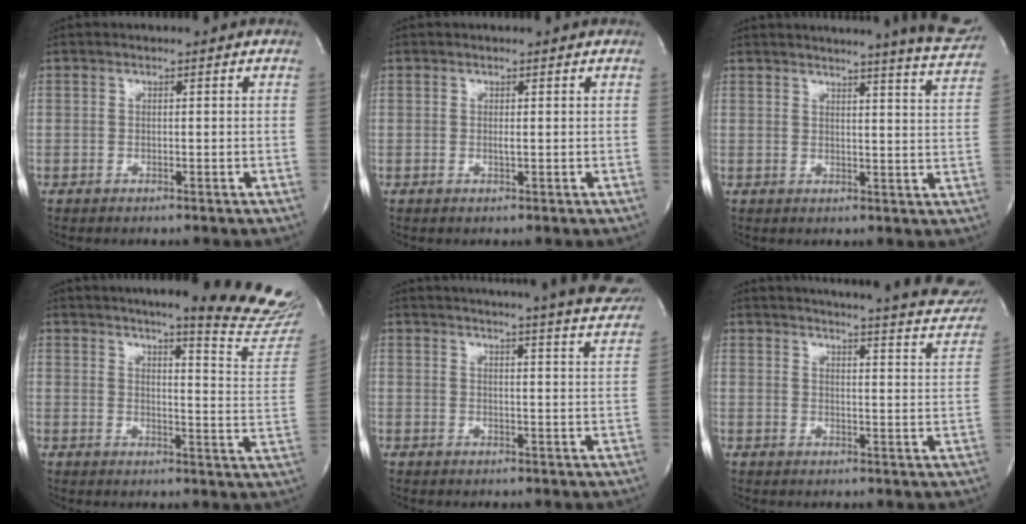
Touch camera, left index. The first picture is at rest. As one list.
[{"total": 0.5, "force": [-0.1, 0.0, 0.5], "torque": [-0.016, -0.005, -0.004]}, {"total": 13.6, "force": [12.6, -0.8, 5.0], "torque": [-0.072, -0.067, 0.132]}, {"total": 19.5, "force": [17.4, -0.5, 8.8], "torque": [-0.111, -0.105, 0.196]}, {"total": 25.0, "force": [23.2, 1.4, 9.2], "torque": [-0.140, -0.065, 0.264]}, {"total": 24.8, "force": [23.0, 3.0, 9.0], "torque": [-0.129, -0.067, 0.258]}]